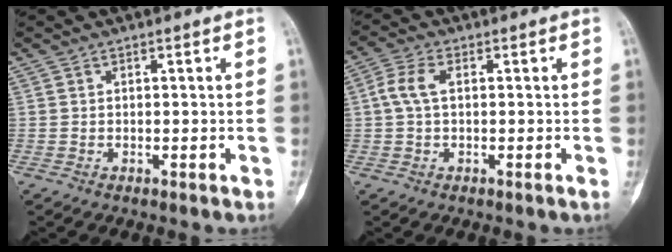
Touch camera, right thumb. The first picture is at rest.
{"total": 4.4, "force": [0.5, 2.0, 3.8], "torque": [-0.096, 0.008, 0.002]}